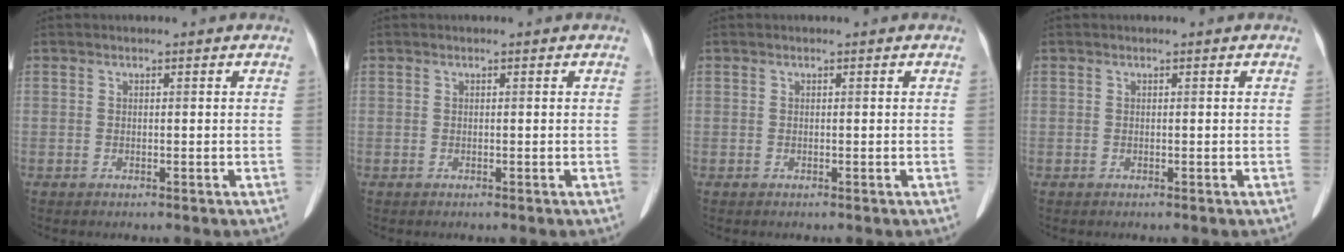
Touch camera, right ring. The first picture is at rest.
{"total": 0.0}
{"total": 0.0}
{"total": 0.0}